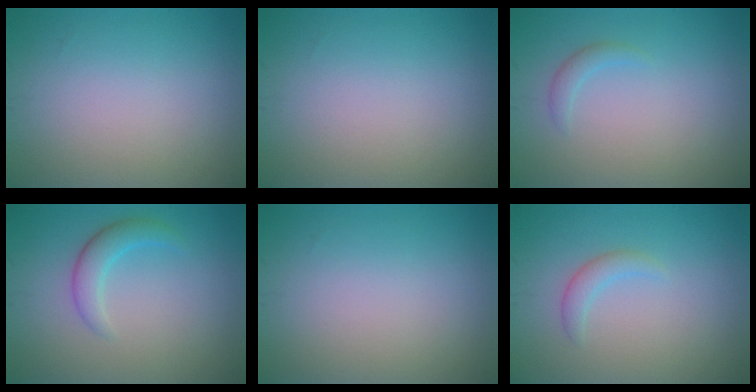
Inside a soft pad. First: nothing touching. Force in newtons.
{"total": 0.0}
{"total": 1.1, "press": 1.1, "slide": 0.1}
{"total": 2.4, "press": 2.4, "slide": 0.1}
{"total": 0.0}
{"total": 1.5, "press": 1.5, "slide": 0.1}